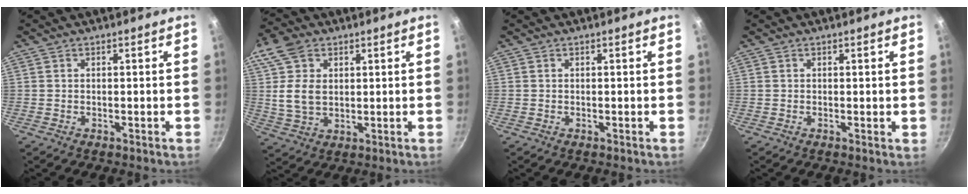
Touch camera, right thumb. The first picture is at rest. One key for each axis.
{"total": 10.1, "fx": 2.5, "fy": 7.1, "fz": 6.7, "tx": -0.112, "ty": -0.008, "tz": 0.045}
{"total": 0.0}
{"total": 0.6, "fx": 0.1, "fy": 0.2, "fz": 0.5, "tx": -0.006, "ty": -0.001, "tz": 0.000}